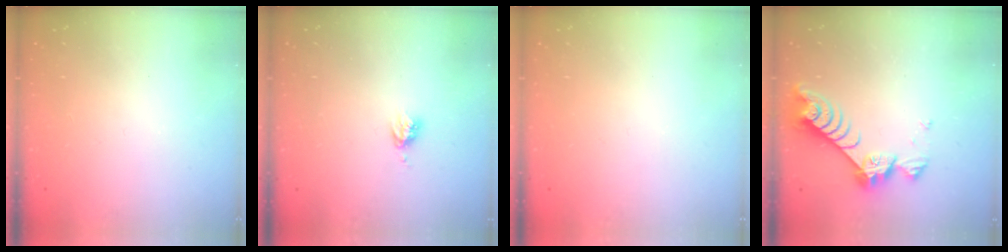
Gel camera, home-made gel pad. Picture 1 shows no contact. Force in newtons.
{"total": 3.4, "press": 3.3, "slide": 0.5}
{"total": 0.0}
{"total": 7.4, "press": 7.3, "slide": 0.9}